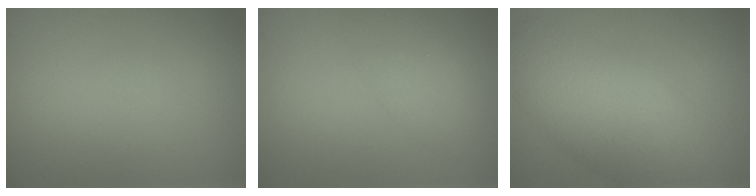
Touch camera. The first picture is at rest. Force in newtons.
{"total": 3.0, "press": 3.0, "slide": 0.2}
{"total": 6.9, "press": 6.9, "slide": 0.6}